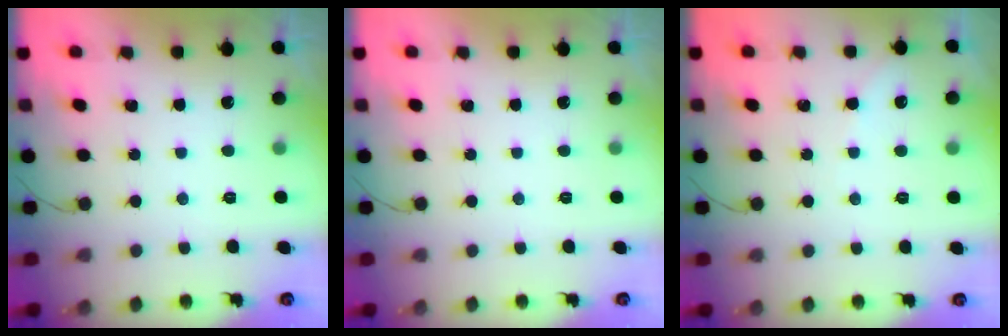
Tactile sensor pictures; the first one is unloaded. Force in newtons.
{"total": 0.0}
{"total": 2.4, "press": 2.4, "slide": 0.5}